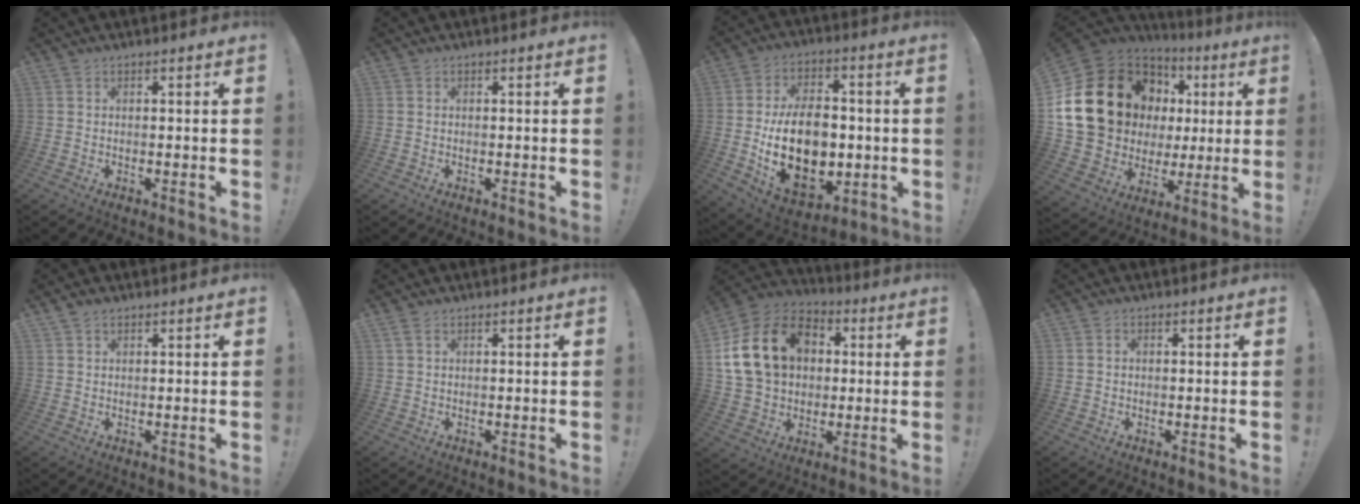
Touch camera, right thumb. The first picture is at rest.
{"total": 0.0}
{"total": 19.9, "force": [-0.8, 15.0, 13.0], "torque": [-0.207, -0.013, 0.010]}
{"total": 23.3, "force": [7.4, 17.4, 13.6], "torque": [-0.245, -0.039, 0.179]}
{"total": 1.4, "force": [1.2, 0.6, 0.5], "torque": [-0.008, -0.005, 0.022]}
{"total": 1.8, "force": [1.0, 0.8, 1.2], "torque": [-0.027, 0.001, 0.021]}
{"total": 20.8, "force": [4.6, 15.8, 12.9], "torque": [-0.223, 0.000, 0.096]}
{"total": 0.7, "force": [0.0, 0.6, 0.3], "torque": [-0.005, 0.002, 0.000]}